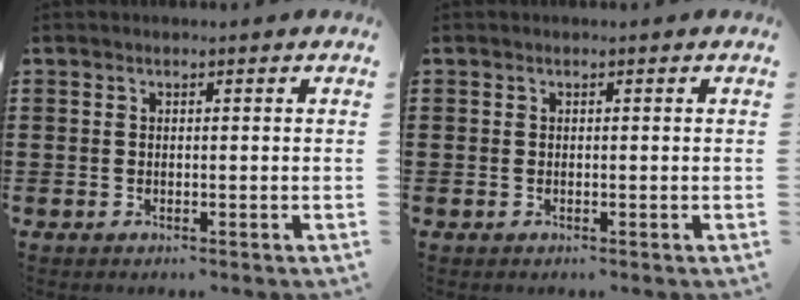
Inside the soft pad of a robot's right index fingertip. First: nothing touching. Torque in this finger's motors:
{"motor_torque": [1.56, 0.59, 0.00, -0.01]}